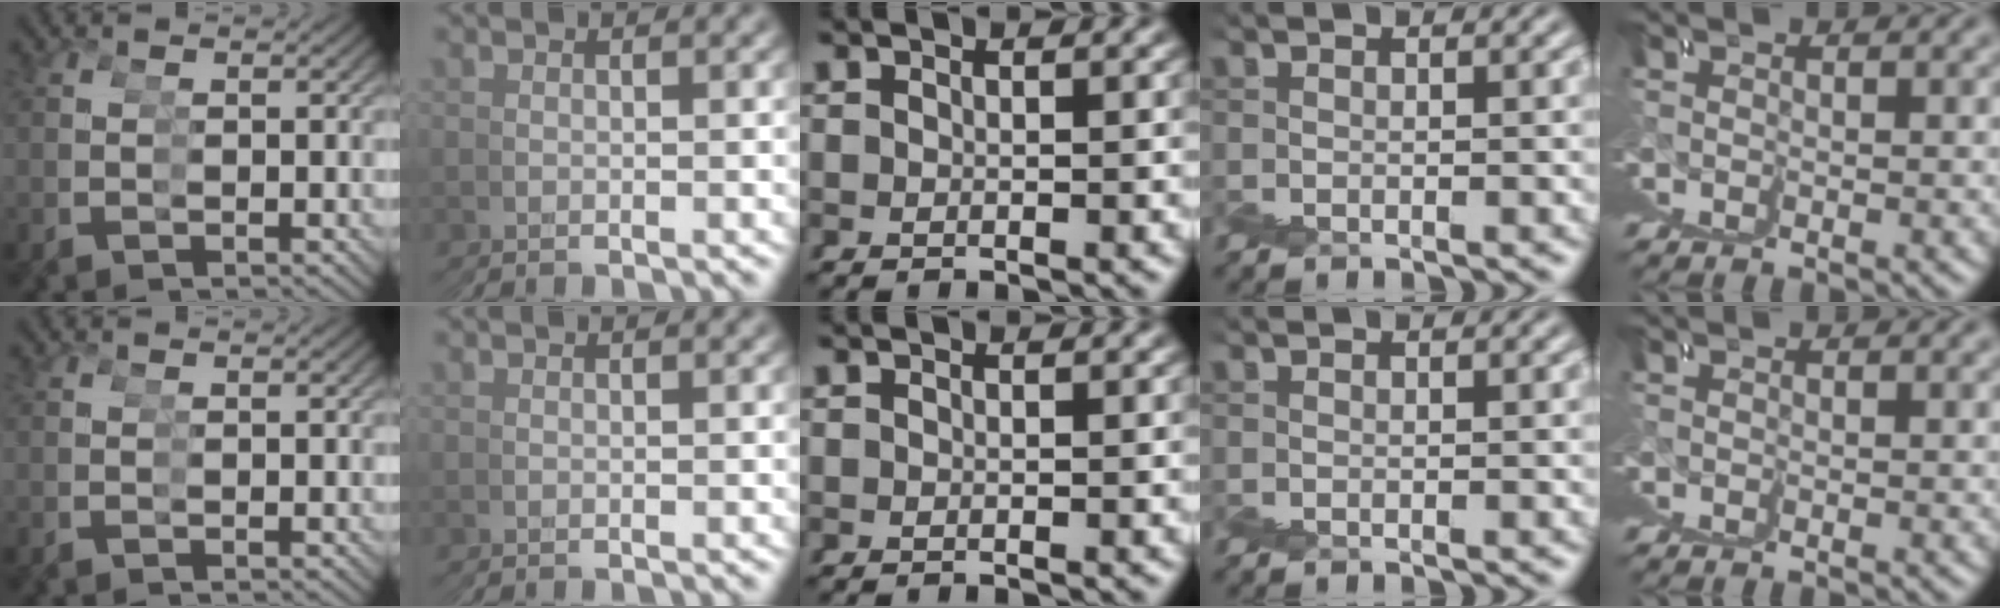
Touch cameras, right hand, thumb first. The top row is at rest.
{"middle": {"total": 1.6, "force": [-0.2, -1.5, -0.5], "torque": [0.018, -0.010, 0.007]}}